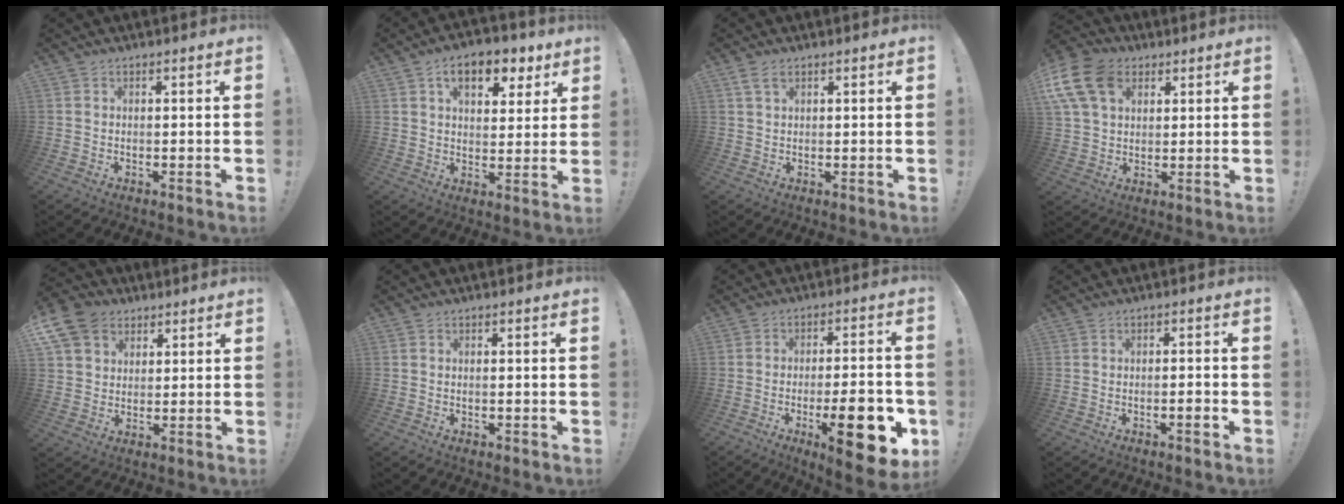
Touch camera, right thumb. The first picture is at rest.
{"total": 11.4, "force": [6.0, 6.3, 7.4], "torque": [-0.104, -0.023, 0.104]}
{"total": 3.1, "force": [1.8, 1.4, 2.1], "torque": [-0.044, 0.002, 0.033]}
{"total": 14.8, "force": [5.7, 10.3, 8.9], "torque": [-0.184, -0.023, 0.111]}
{"total": 10.7, "force": [5.2, 8.2, 4.5], "torque": [-0.084, -0.029, 0.107]}
{"total": 0.7, "force": [-0.4, -0.1, 0.5], "torque": [-0.008, -0.002, -0.008]}
{"total": 18.7, "force": [-7.2, 5.3, 16.4], "torque": [-0.215, 0.029, -0.097]}
{"total": 2.8, "force": [-1.3, 0.5, 2.5], "torque": [-0.034, 0.002, -0.022]}